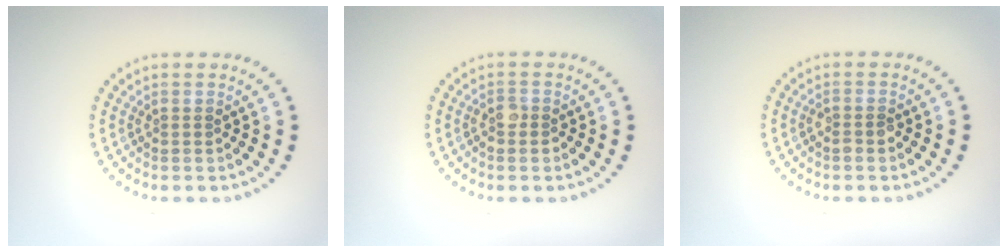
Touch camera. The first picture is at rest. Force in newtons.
{"total": 1.4, "press": 1.3, "slide": 0.6}
{"total": 1.0, "press": 1.0, "slide": 0.3}